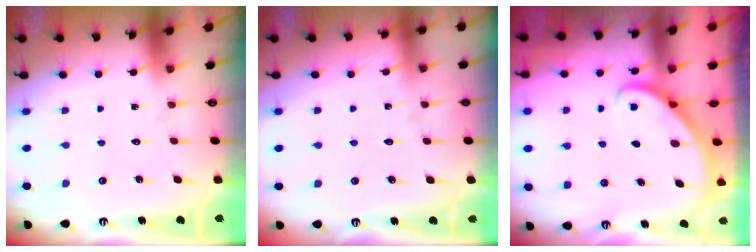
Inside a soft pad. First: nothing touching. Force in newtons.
{"total": 1.8, "press": 1.7, "slide": 0.2}
{"total": 2.8, "press": 2.8, "slide": 0.2}